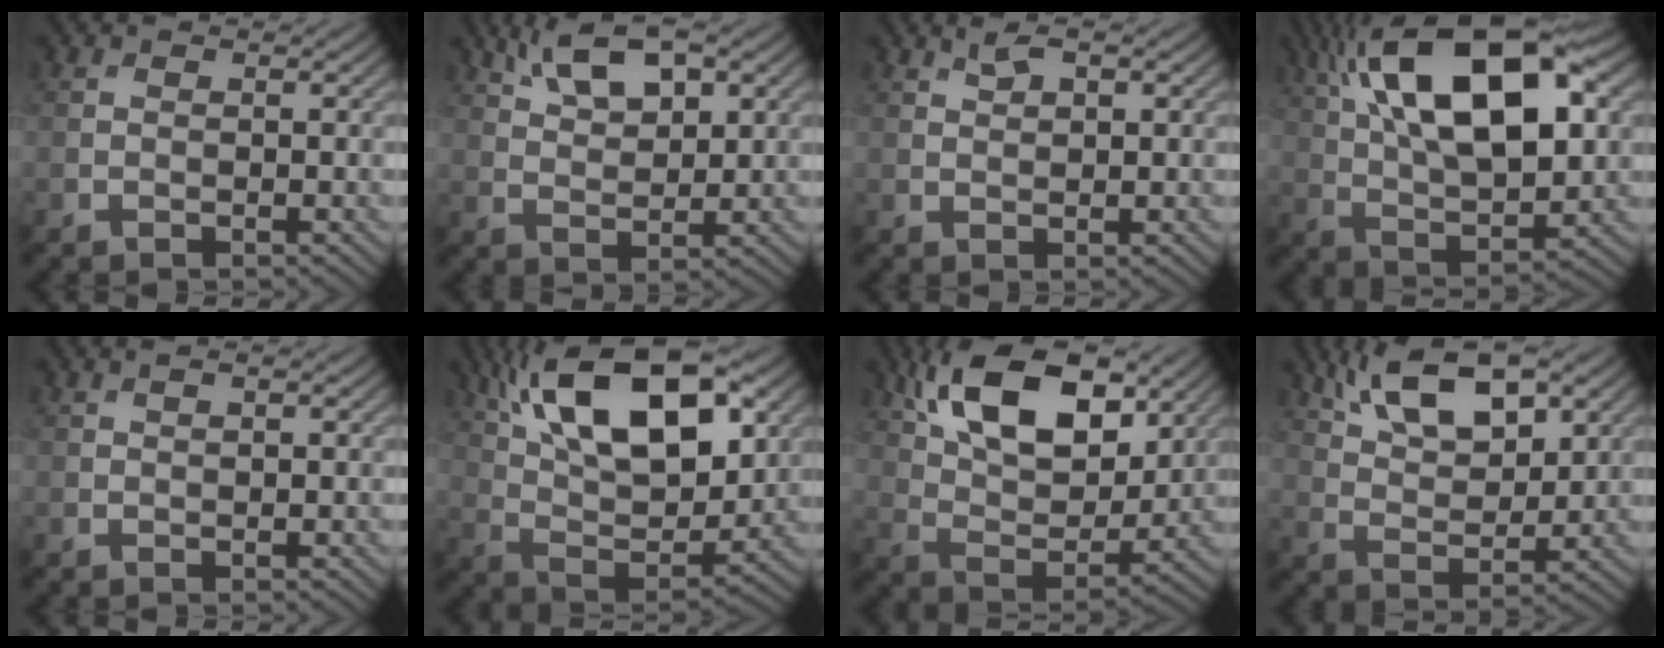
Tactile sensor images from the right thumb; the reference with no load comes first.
{"total": 7.4, "force": [4.1, 3.2, 5.3], "torque": [-0.111, 0.009, 0.080]}
{"total": 2.3, "force": [1.4, 0.8, 1.7], "torque": [-0.035, 0.001, 0.030]}
{"total": 19.4, "force": [7.3, 8.5, 15.8], "torque": [-0.289, 0.039, 0.108]}
{"total": 1.0, "force": [0.5, 0.3, 0.8], "torque": [-0.018, 0.004, 0.010]}
{"total": 17.9, "force": [8.4, 8.0, 13.6], "torque": [-0.252, 0.011, 0.134]}
{"total": 15.6, "force": [8.0, 7.7, 10.9], "torque": [-0.206, -0.001, 0.131]}
{"total": 10.7, "force": [6.1, 4.6, 7.5], "torque": [-0.148, 0.003, 0.111]}